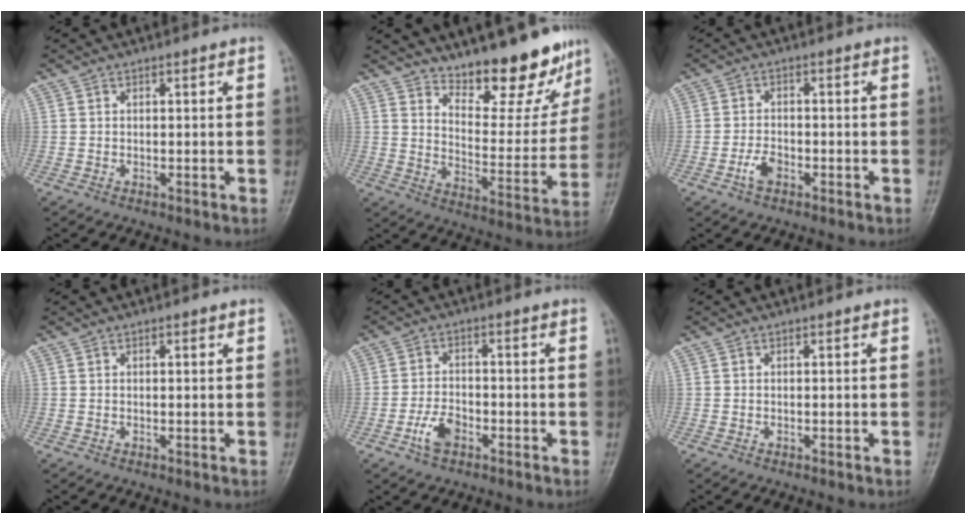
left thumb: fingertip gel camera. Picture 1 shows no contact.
{"total": 15.6, "force": [13.0, 4.9, 7.2], "torque": [-0.059, -0.102, 0.193]}
{"total": 3.3, "force": [-1.7, 1.8, 2.1], "torque": [-0.041, 0.012, -0.034]}
{"total": 0.9, "force": [0.4, 0.3, 0.7], "torque": [-0.009, 0.001, 0.005]}
{"total": 4.9, "force": [-2.5, 2.8, 3.2], "torque": [-0.057, 0.015, -0.049]}
{"total": 0.0}